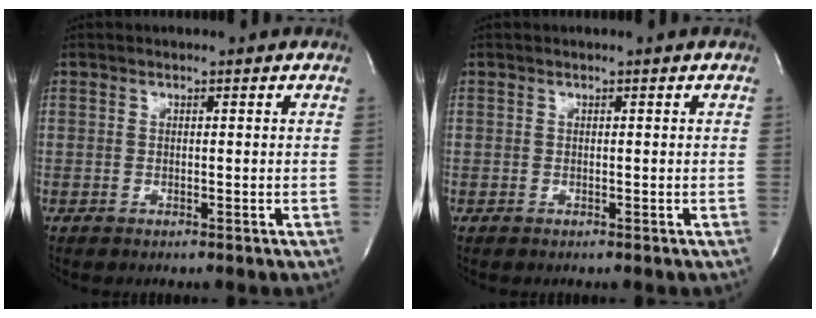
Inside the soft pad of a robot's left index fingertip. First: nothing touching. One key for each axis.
{"total": 0.0}